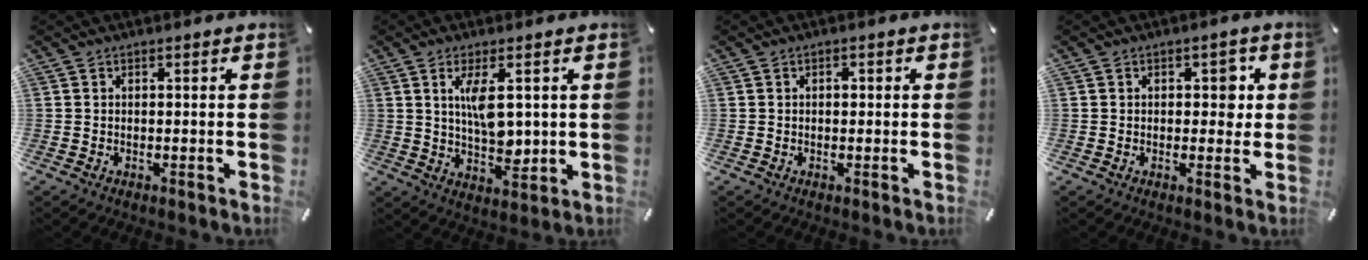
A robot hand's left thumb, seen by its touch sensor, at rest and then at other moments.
{"total": 8.6, "force": [2.2, 4.0, 7.3], "torque": [-0.133, -0.013, 0.033]}
{"total": 1.0, "force": [0.1, 0.7, 0.8], "torque": [-0.007, 0.001, -0.001]}
{"total": 4.5, "force": [0.7, 2.9, 3.3], "torque": [-0.028, -0.003, -0.001]}